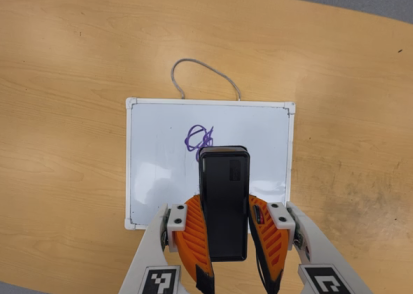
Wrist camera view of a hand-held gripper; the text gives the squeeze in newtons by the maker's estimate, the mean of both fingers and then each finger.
{"total": 8.2, "left": 6.3, "right": 10.1}